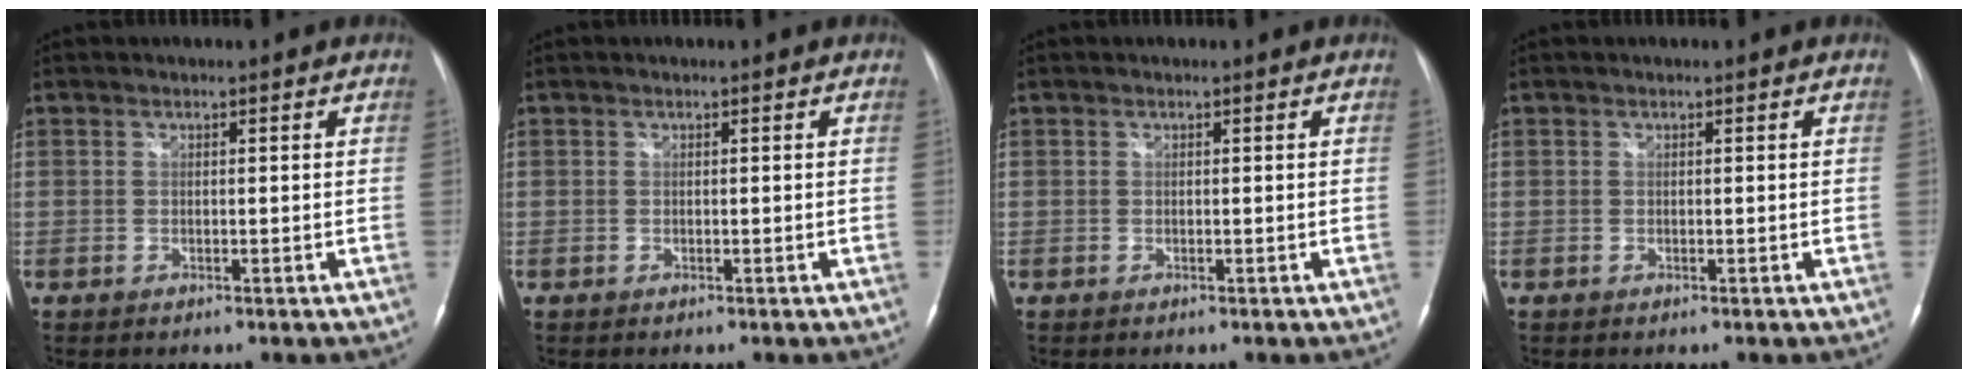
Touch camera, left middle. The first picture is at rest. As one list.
[{"total": 0.0}, {"total": 0.0}, {"total": 0.0}]